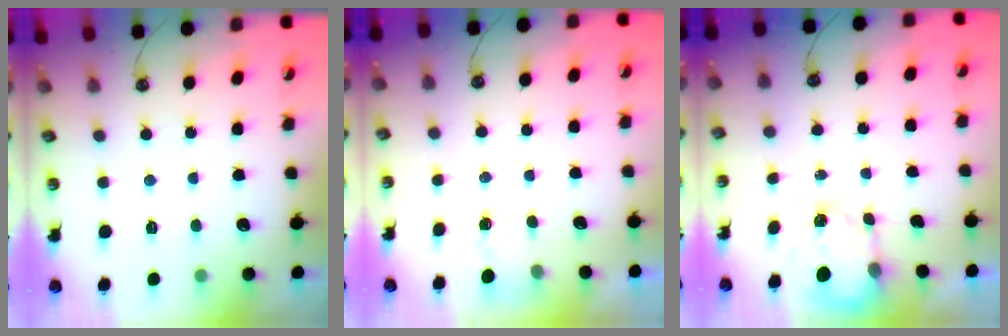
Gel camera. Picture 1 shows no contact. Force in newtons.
{"total": 1.1, "press": 1.1, "slide": 0.3}
{"total": 3.8, "press": 3.7, "slide": 0.5}